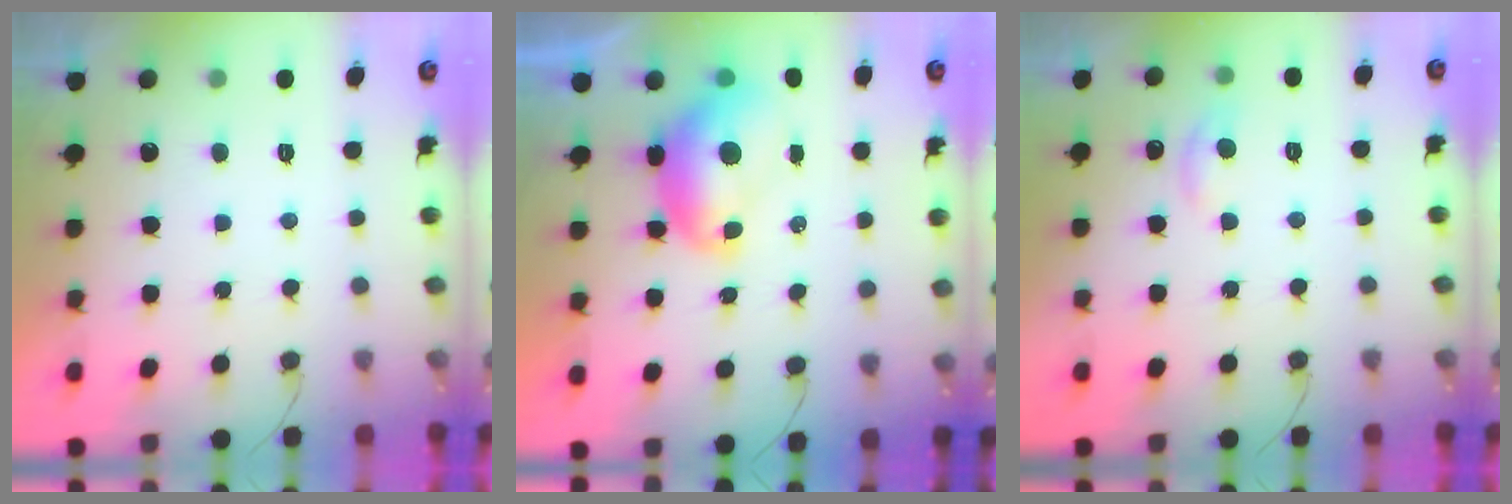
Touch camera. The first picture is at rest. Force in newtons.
{"total": 9.6, "press": 9.6, "slide": 1.0}
{"total": 6.7, "press": 6.6, "slide": 0.8}